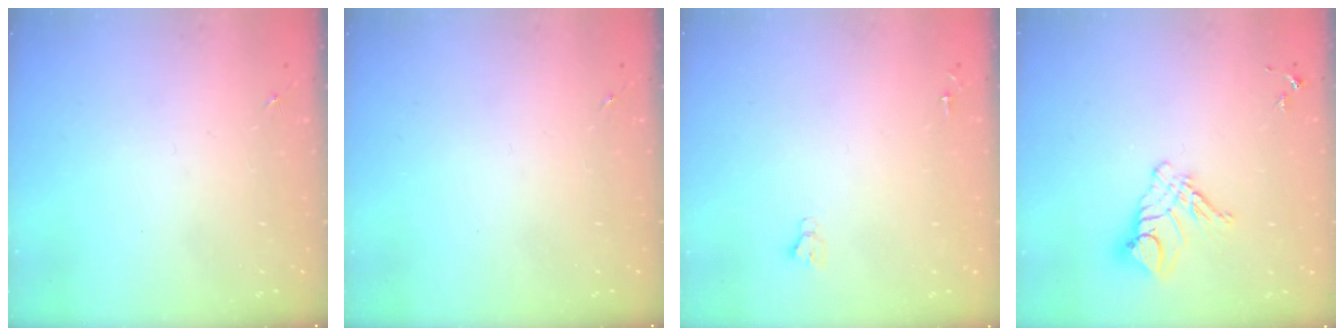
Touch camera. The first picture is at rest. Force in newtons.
{"total": 0.0}
{"total": 2.7, "press": 2.7, "slide": 0.0}
{"total": 10.7, "press": 10.6, "slide": 1.1}